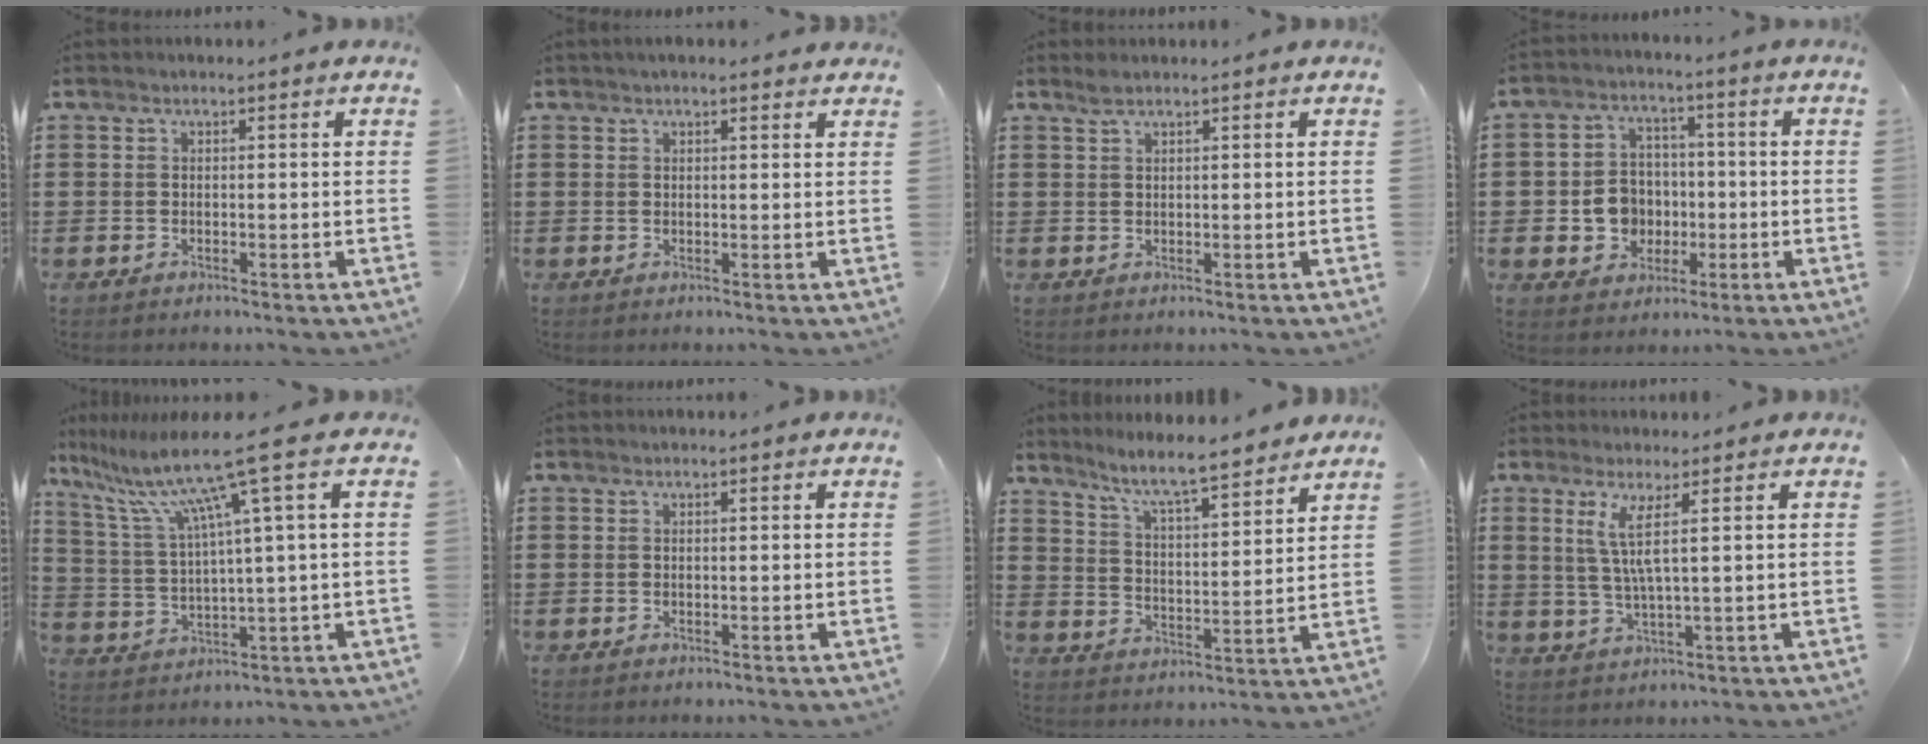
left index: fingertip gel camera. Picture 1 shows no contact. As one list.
[{"total": 1.5, "force": [1.3, 0.2, 0.8], "torque": [-0.017, 0.003, 0.024]}, {"total": 1.4, "force": [1.0, 0.1, 0.9], "torque": [-0.019, 0.000, 0.019]}, {"total": 6.7, "force": [-1.1, 6.1, 2.5], "torque": [-0.063, 0.013, -0.020]}, {"total": 11.9, "force": [6.3, -0.5, 10.1], "torque": [-0.230, -0.031, 0.090]}, {"total": 0.0}, {"total": 6.8, "force": [6.1, 0.0, 3.1], "torque": [-0.082, -0.041, 0.102]}, {"total": 5.1, "force": [1.9, -0.1, 4.7], "torque": [-0.106, -0.011, 0.029]}]